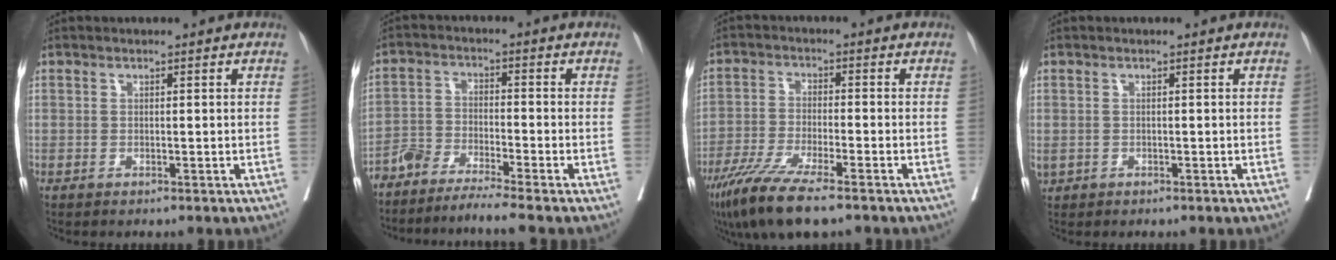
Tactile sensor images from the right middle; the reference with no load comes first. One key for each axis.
{"total": 6.2, "fx": -5.7, "fy": -1.6, "fz": 2.0, "tx": -0.038, "ty": -0.014, "tz": -0.104}
{"total": 10.4, "fx": -7.4, "fy": 1.1, "fz": 7.2, "tx": -0.133, "ty": -0.029, "tz": -0.129}
{"total": 1.6, "fx": -0.4, "fy": 1.4, "fz": 0.8, "tx": -0.027, "ty": 0.002, "tz": 0.003}